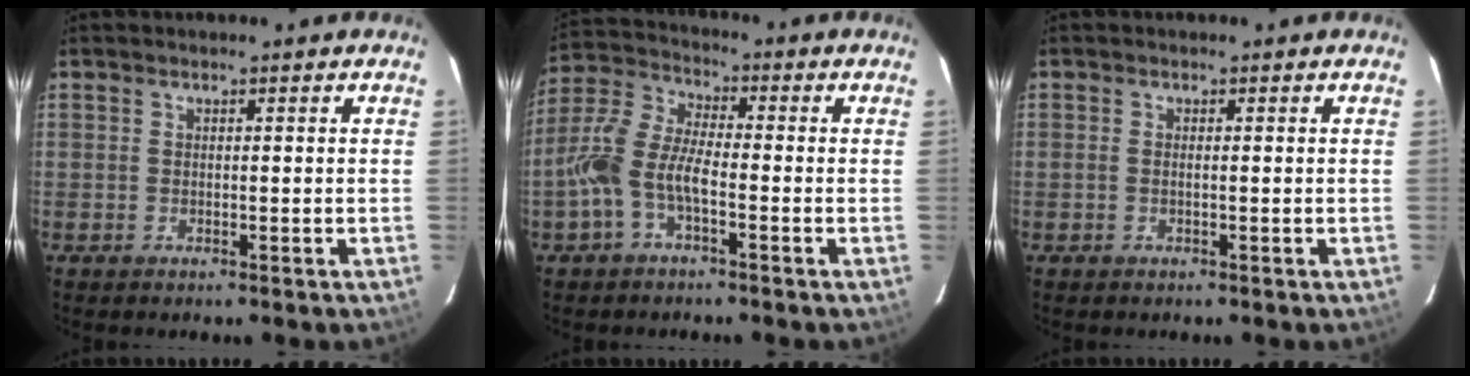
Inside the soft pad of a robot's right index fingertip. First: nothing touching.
{"total": 8.9, "force": [-3.1, 3.4, 7.6], "torque": [-0.177, 0.013, -0.065]}
{"total": 0.7, "force": [-0.1, -0.1, 0.6], "torque": [-0.012, 0.001, -0.004]}